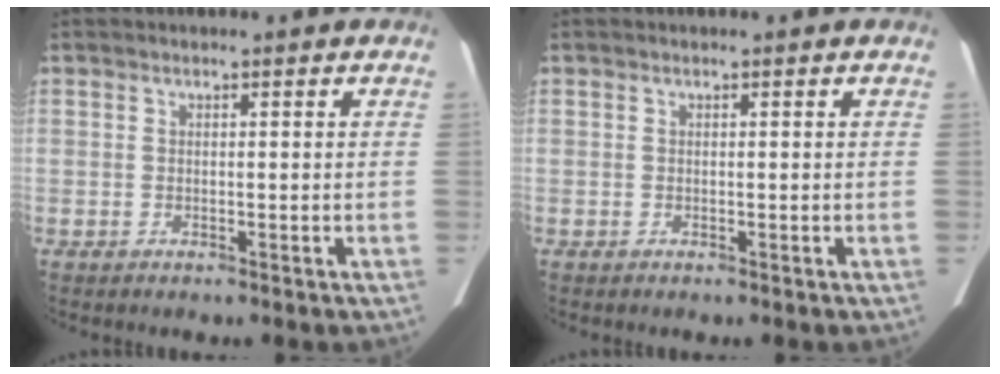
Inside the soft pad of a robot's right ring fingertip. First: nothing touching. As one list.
[{"total": 0.0}]